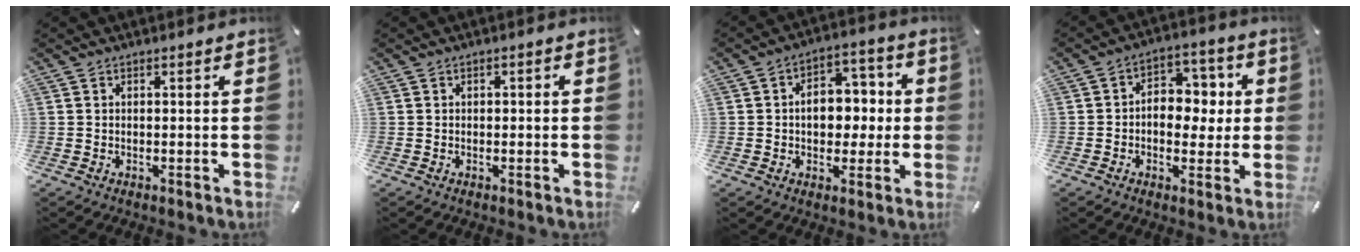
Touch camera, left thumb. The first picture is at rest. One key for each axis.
{"total": 0.6, "fx": -0.2, "fy": 0.5, "fz": 0.3, "tx": -0.006, "ty": 0.001, "tz": -0.005}
{"total": 9.9, "fx": -0.3, "fy": 7.4, "fz": 6.6, "tx": -0.079, "ty": 0.008, "tz": -0.009}
{"total": 8.6, "fx": 0.1, "fy": 6.9, "fz": 5.0, "tx": -0.065, "ty": 0.005, "tz": -0.001}